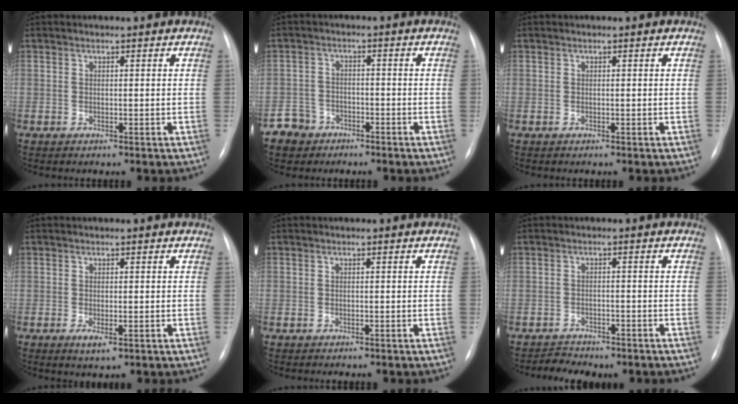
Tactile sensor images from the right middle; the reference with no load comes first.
{"total": 4.3, "force": [-2.9, 3.2, -0.1], "torque": [0.008, 0.008, -0.052]}
{"total": 0.0}
{"total": 2.2, "force": [-0.8, 0.7, 1.9], "torque": [-0.029, -0.004, -0.010]}
{"total": 0.6, "force": [-0.4, 0.4, 0.1], "torque": [-0.006, 0.004, -0.007]}
{"total": 3.5, "force": [-3.1, 1.5, 0.5], "torque": [-0.010, 0.002, -0.042]}